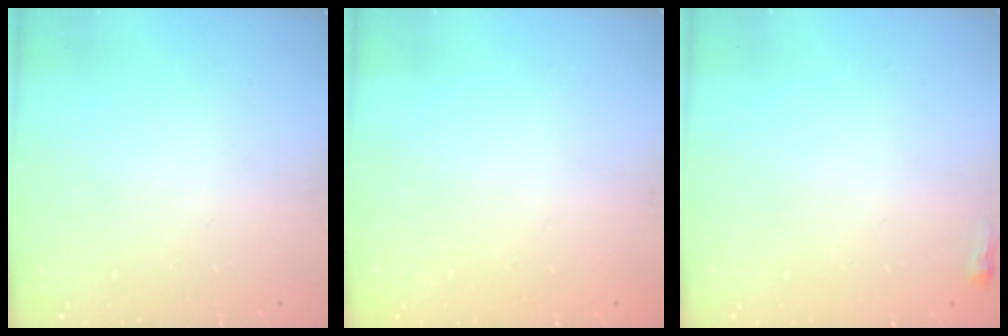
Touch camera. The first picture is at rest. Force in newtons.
{"total": 0.0}
{"total": 2.2, "press": 2.2, "slide": 0.6}